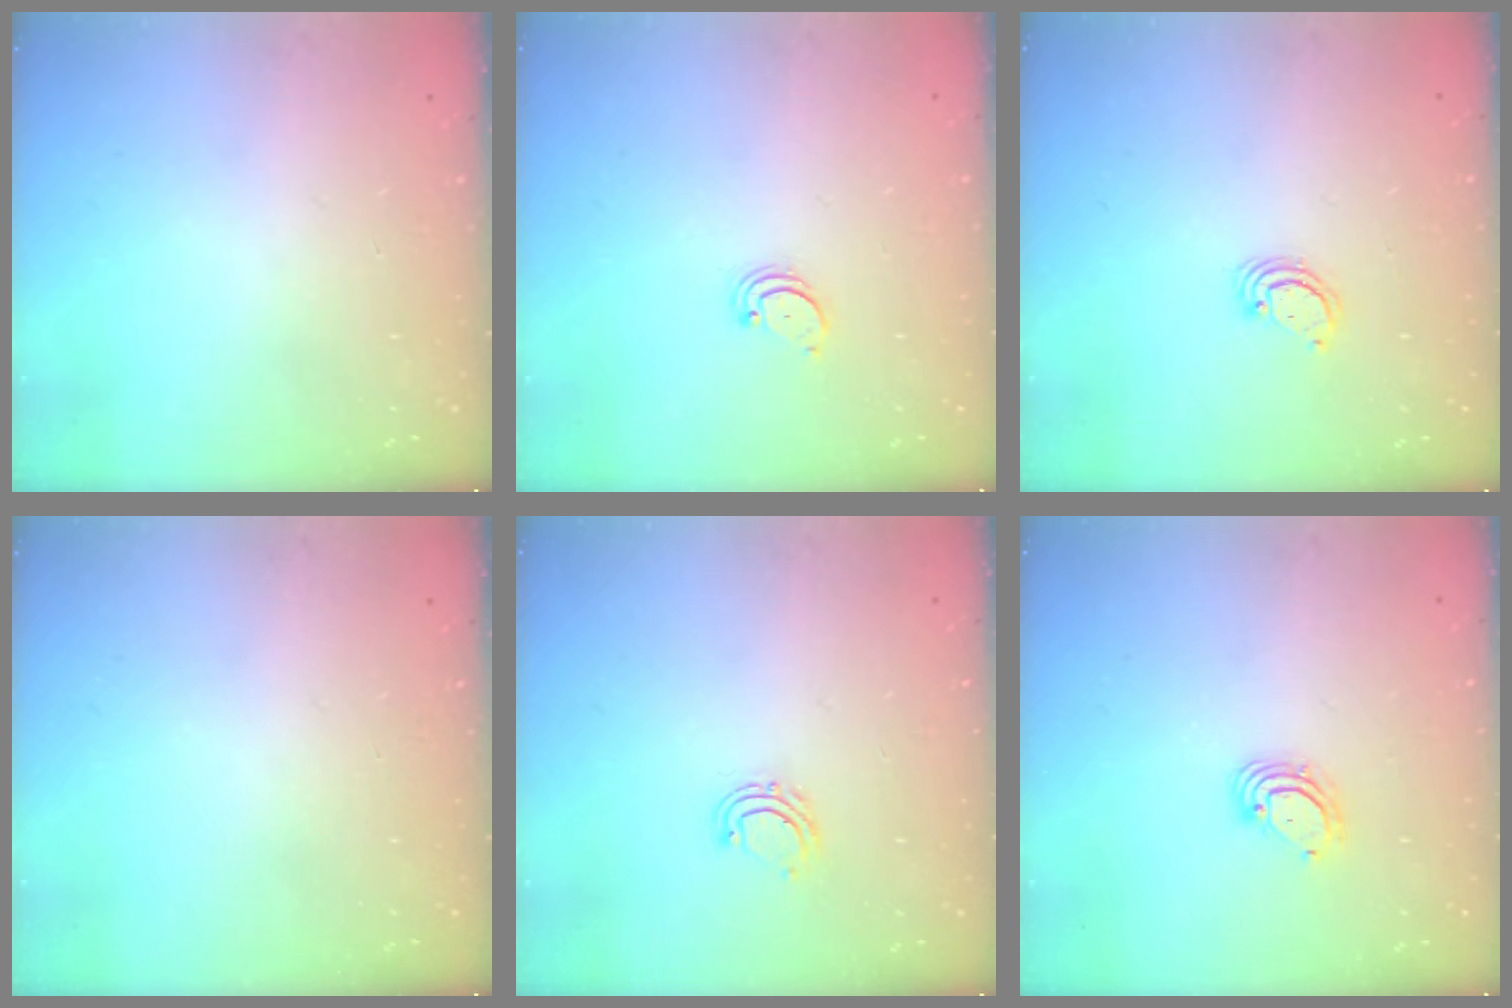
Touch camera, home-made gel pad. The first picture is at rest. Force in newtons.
{"total": 2.2, "press": 2.2, "slide": 0.2}
{"total": 2.3, "press": 2.3, "slide": 0.1}
{"total": 0.0}
{"total": 5.8, "press": 5.7, "slide": 1.1}
{"total": 4.3, "press": 4.3, "slide": 0.2}